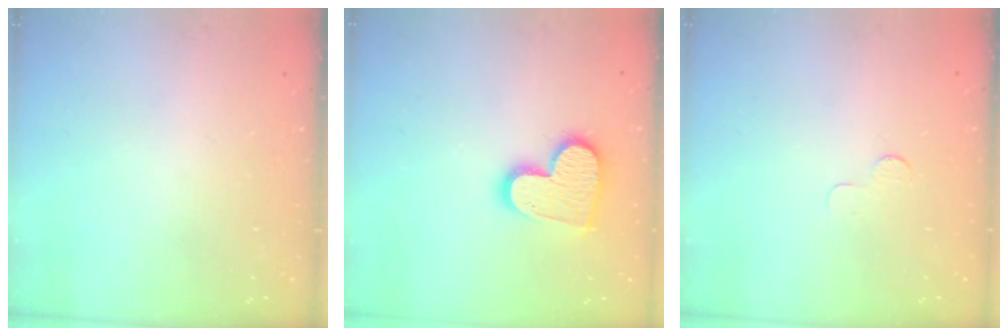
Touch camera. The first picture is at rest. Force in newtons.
{"total": 13.6, "press": 13.5, "slide": 0.9}
{"total": 3.0, "press": 2.9, "slide": 0.3}